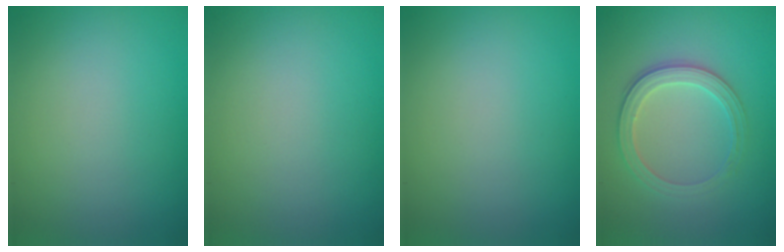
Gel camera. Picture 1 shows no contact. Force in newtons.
{"total": 0.0}
{"total": 0.0}
{"total": 2.8, "press": 2.7, "slide": 0.7}